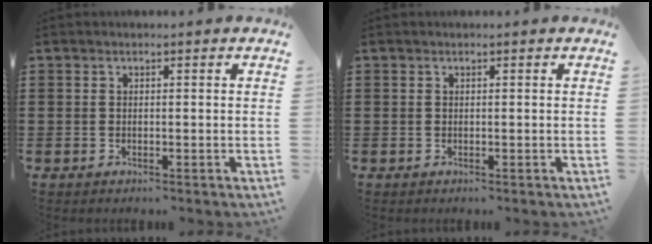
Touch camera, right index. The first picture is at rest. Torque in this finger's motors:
{"motor_torque": [0.01, 0.00, 0.00, -0.01]}